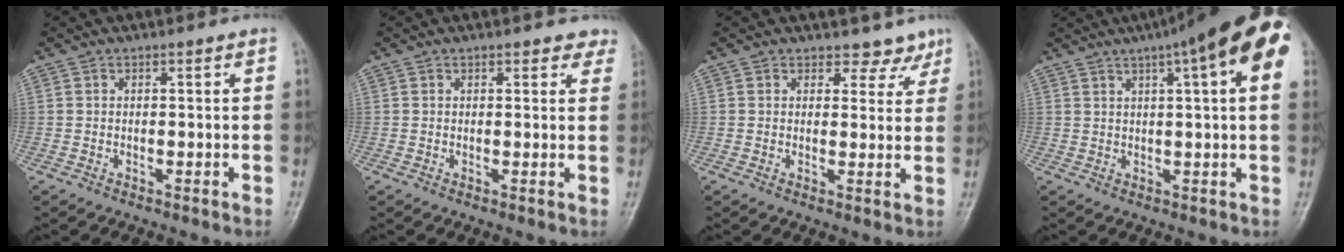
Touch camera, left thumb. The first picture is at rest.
{"total": 3.4, "force": [2.9, 1.7, 0.6], "torque": [0.029, -0.011, 0.016]}
{"total": 4.3, "force": [3.5, 2.6, -0.1], "torque": [0.029, -0.027, 0.034]}
{"total": 16.6, "force": [7.5, 3.2, 14.4], "torque": [-0.203, 0.027, 0.097]}